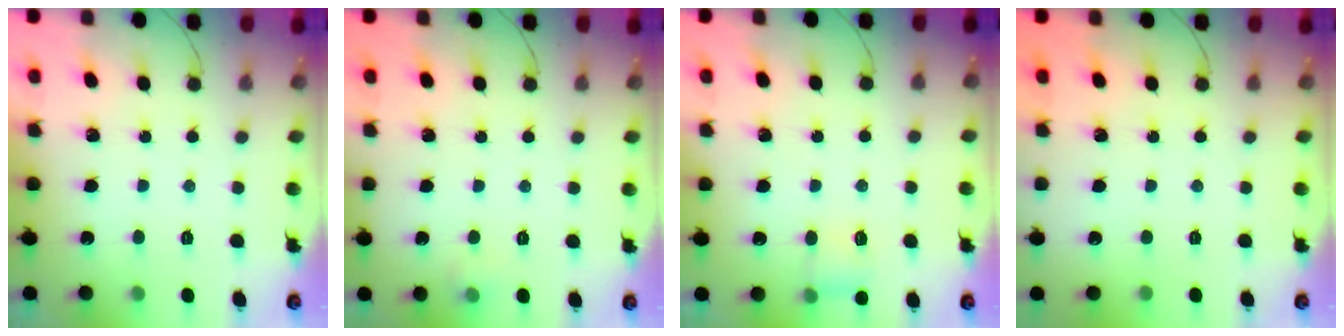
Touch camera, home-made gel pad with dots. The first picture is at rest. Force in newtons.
{"total": 4.3, "press": 4.1, "slide": 1.4}
{"total": 4.2, "press": 4.0, "slide": 1.1}
{"total": 0.0}